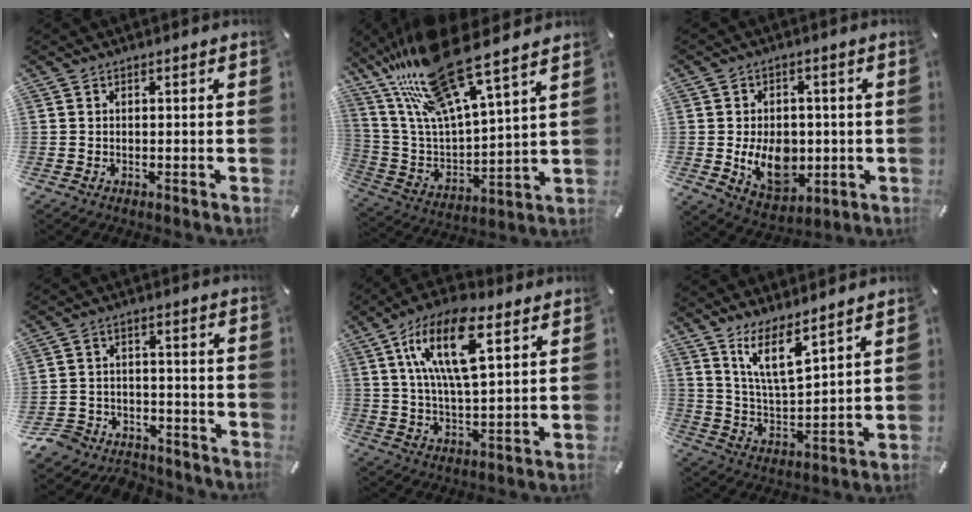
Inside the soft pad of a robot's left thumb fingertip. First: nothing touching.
{"total": 22.2, "force": [16.8, 5.3, 13.5], "torque": [-0.296, -0.110, 0.283]}
{"total": 11.6, "force": [-1.6, 8.6, 7.6], "torque": [-0.128, 0.003, -0.023]}
{"total": 8.4, "force": [-6.6, 4.8, 2.2], "torque": [-0.046, 0.033, -0.128]}
{"total": 16.5, "force": [8.0, 6.2, 13.1], "torque": [-0.269, -0.010, 0.133]}
{"total": 10.4, "force": [7.9, 2.8, 6.2], "torque": [-0.136, -0.035, 0.145]}